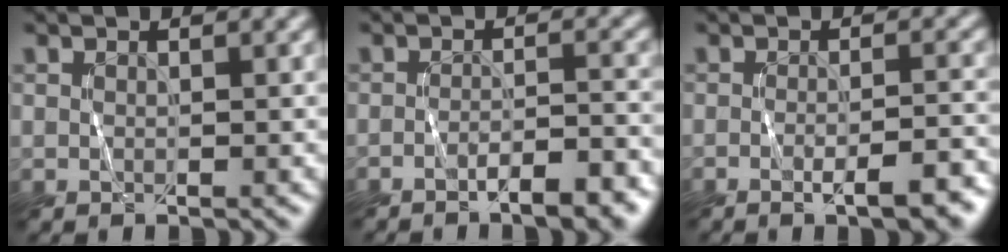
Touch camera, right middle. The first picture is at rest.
{"total": 4.0, "force": [-2.8, 0.9, 2.8], "torque": [-0.032, 0.003, -0.039]}
{"total": 3.6, "force": [-1.8, 0.8, 3.0], "torque": [-0.040, -0.004, -0.023]}